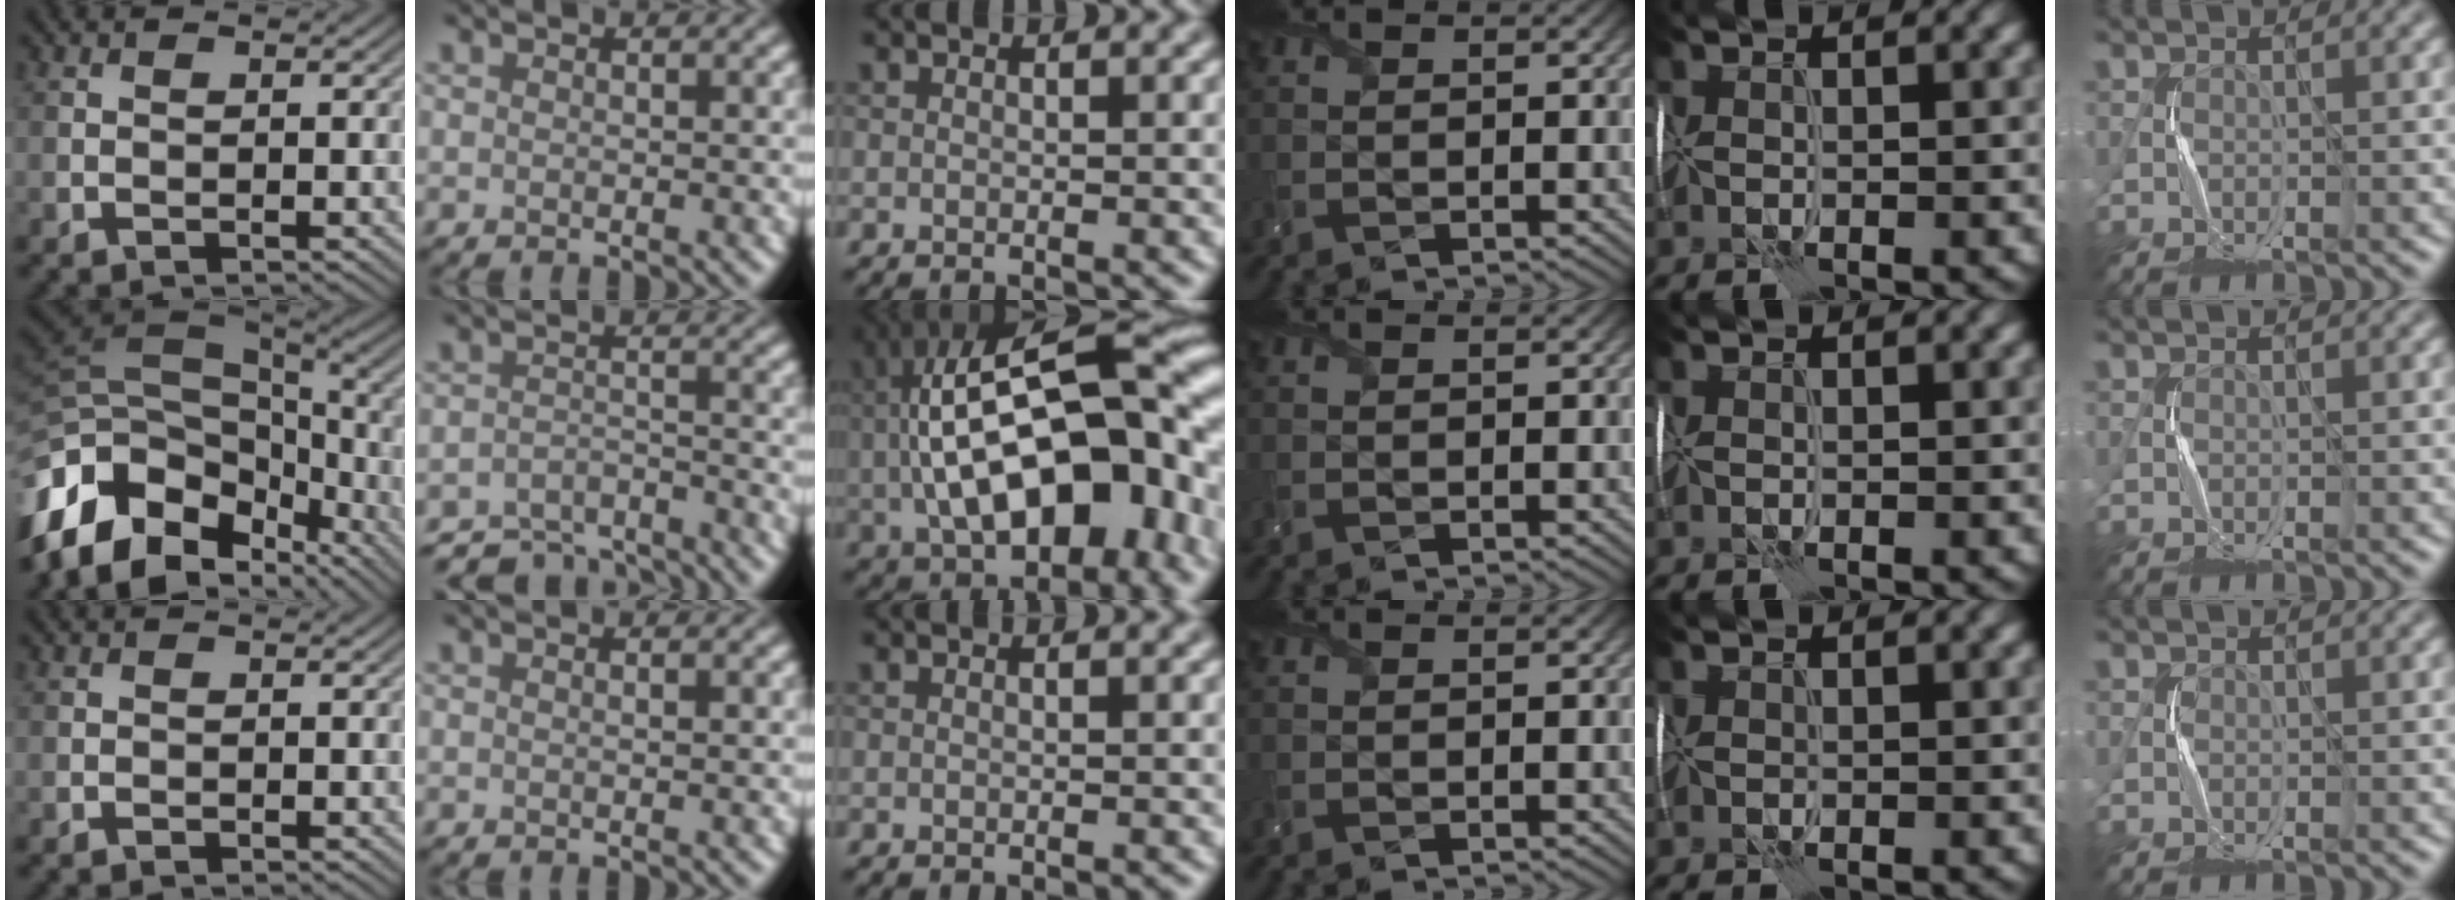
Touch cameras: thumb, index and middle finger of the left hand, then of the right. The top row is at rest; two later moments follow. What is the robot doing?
{"motion": "wrap", "object": "receipt paper"}